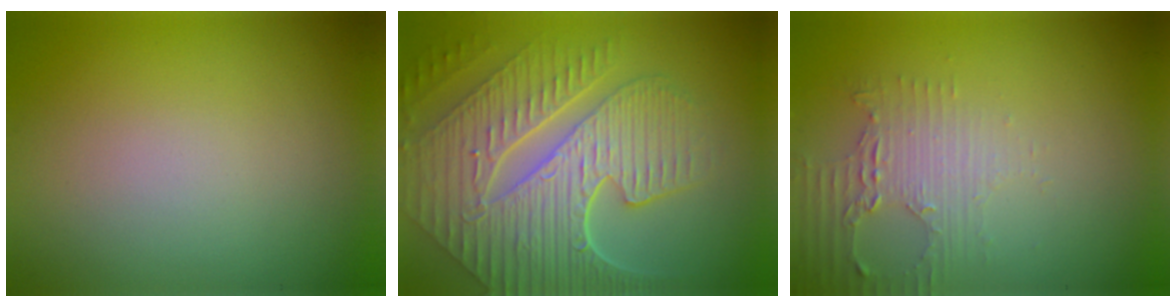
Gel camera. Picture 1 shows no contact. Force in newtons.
{"total": 10.1, "press": 6.9, "slide": 7.4}
{"total": 2.7, "press": 2.4, "slide": 1.3}